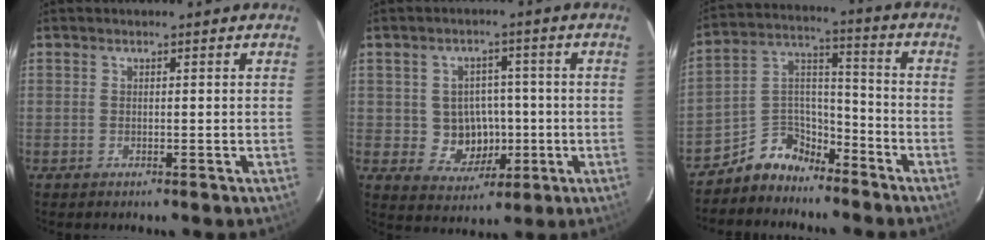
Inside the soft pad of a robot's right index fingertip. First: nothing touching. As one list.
[{"total": 7.6, "force": [-0.8, 7.0, 2.7], "torque": [-0.063, 0.015, 0.007]}, {"total": 8.6, "force": [-6.9, 4.9, 1.8], "torque": [-0.046, 0.054, -0.135]}]